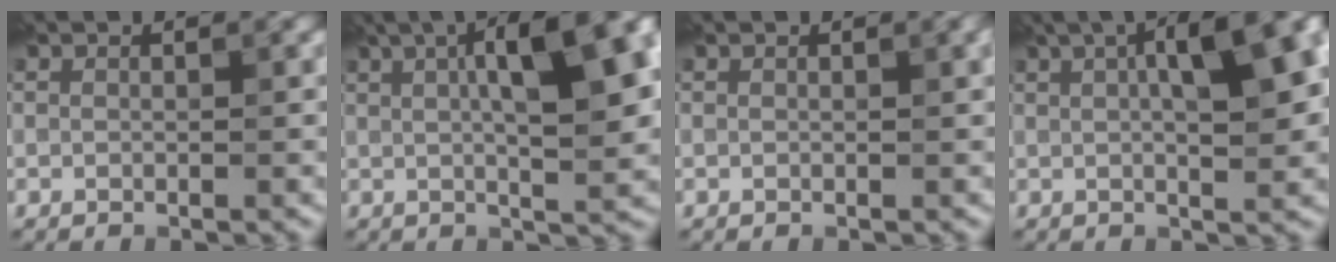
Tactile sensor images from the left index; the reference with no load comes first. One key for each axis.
{"total": 12.9, "fx": 3.5, "fy": 4.3, "fz": 11.7, "tx": -0.135, "ty": 0.020, "tz": 0.041}
{"total": 1.2, "fx": 0.5, "fy": 0.3, "fz": 1.1, "tx": -0.011, "ty": 0.005, "tz": 0.005}
{"total": 11.2, "fx": 3.2, "fy": 3.8, "fz": 10.1, "tx": -0.112, "ty": 0.022, "tz": 0.035}